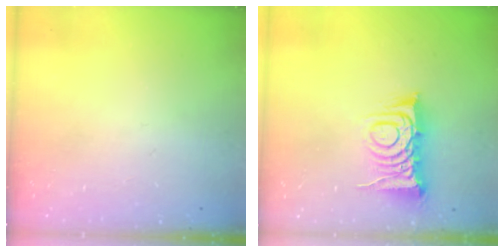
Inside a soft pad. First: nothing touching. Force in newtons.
{"total": 9.8, "press": 9.8, "slide": 1.1}